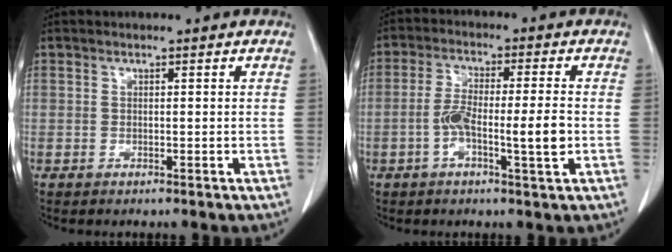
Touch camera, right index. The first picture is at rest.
{"total": 7.9, "force": [-1.7, 0.8, 7.7], "torque": [-0.139, 0.007, -0.030]}